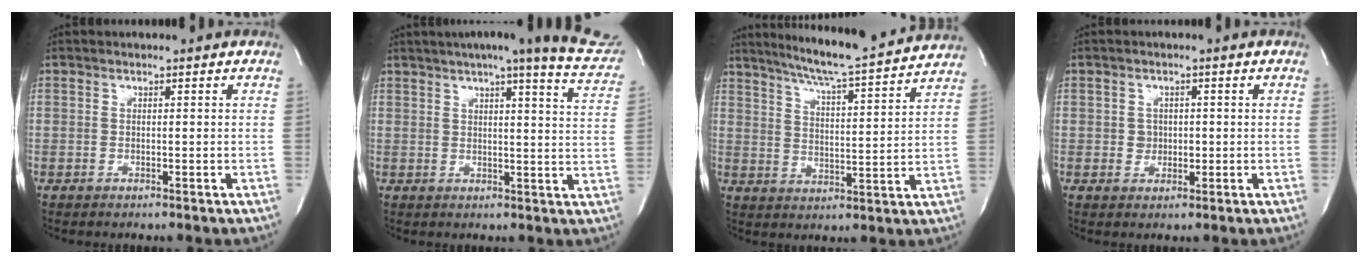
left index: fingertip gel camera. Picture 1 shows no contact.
{"total": 20.2, "force": [17.0, 1.4, 10.8], "torque": [-0.144, -0.030, 0.185]}
{"total": 17.1, "force": [15.4, -0.2, 7.4], "torque": [-0.125, -0.014, 0.213]}
{"total": 2.2, "force": [-0.4, 1.9, 0.9], "torque": [-0.010, -0.001, -0.005]}